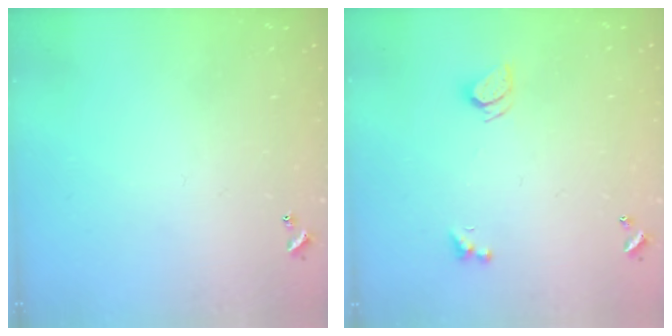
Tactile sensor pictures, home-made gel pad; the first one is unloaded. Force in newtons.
{"total": 2.0, "press": 1.9, "slide": 0.5}